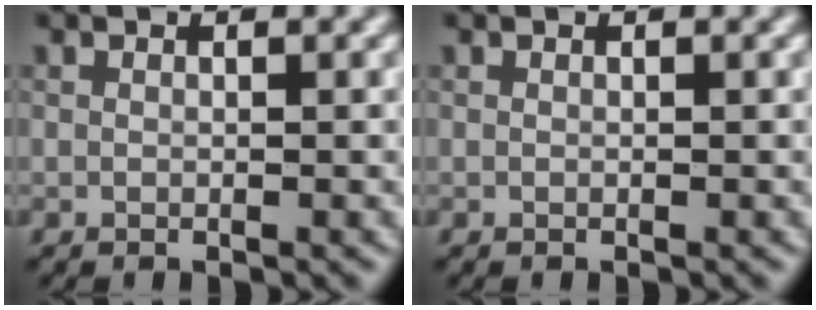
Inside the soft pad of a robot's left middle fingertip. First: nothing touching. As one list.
[{"total": 0.0}]